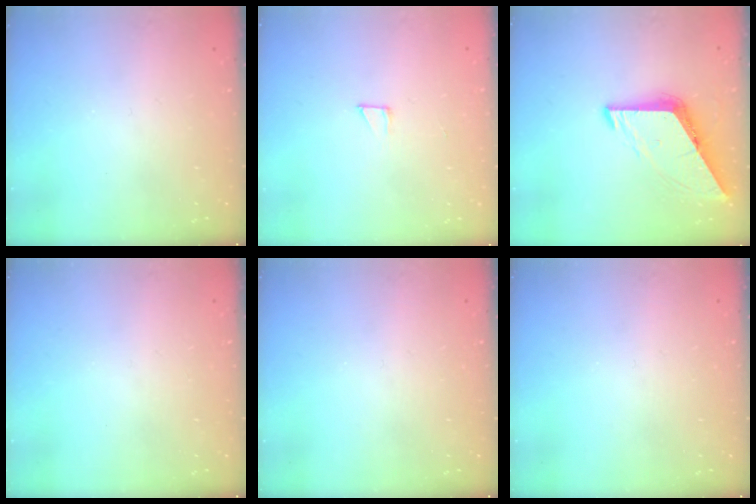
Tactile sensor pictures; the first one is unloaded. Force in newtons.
{"total": 2.6, "press": 2.6, "slide": 0.1}
{"total": 7.0, "press": 7.0, "slide": 0.5}
{"total": 0.0}
{"total": 0.0}
{"total": 0.0}